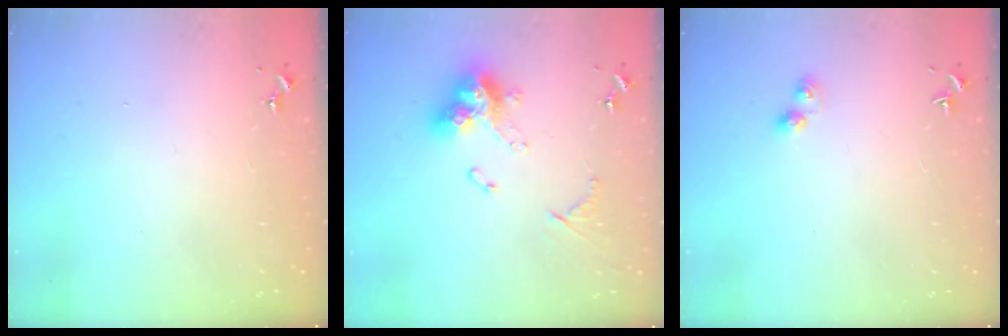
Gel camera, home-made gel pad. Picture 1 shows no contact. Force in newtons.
{"total": 15.3, "press": 15.2, "slide": 1.7}
{"total": 3.8, "press": 3.8, "slide": 0.2}